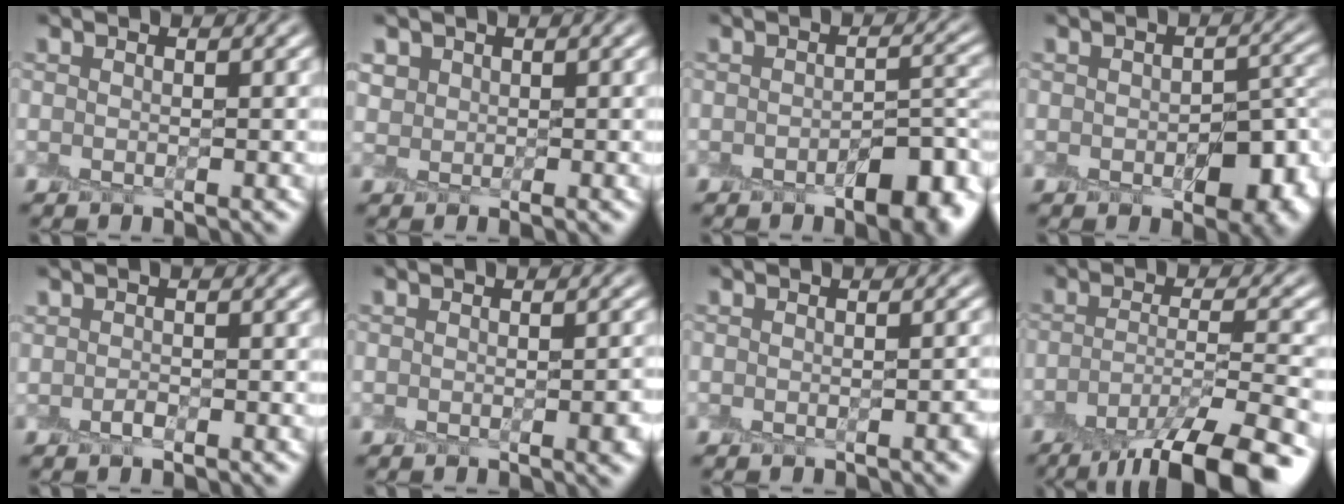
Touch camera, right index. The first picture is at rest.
{"total": 1.4, "force": [0.6, 1.3, 0.0], "torque": [0.008, 0.001, 0.008]}
{"total": 5.1, "force": [-3.0, 1.7, 3.8], "torque": [-0.043, 0.001, -0.043]}
{"total": 6.7, "force": [-2.7, 3.9, 4.8], "torque": [-0.058, -0.010, -0.031]}
{"total": 0.0}
{"total": 2.6, "force": [-1.1, 0.9, 2.2], "torque": [-0.024, -0.002, -0.012]}
{"total": 1.8, "force": [-1.1, 0.5, 1.4], "torque": [-0.016, -0.002, -0.015]}
{"total": 9.6, "force": [-6.6, 2.1, 6.6], "torque": [-0.103, -0.003, -0.103]}